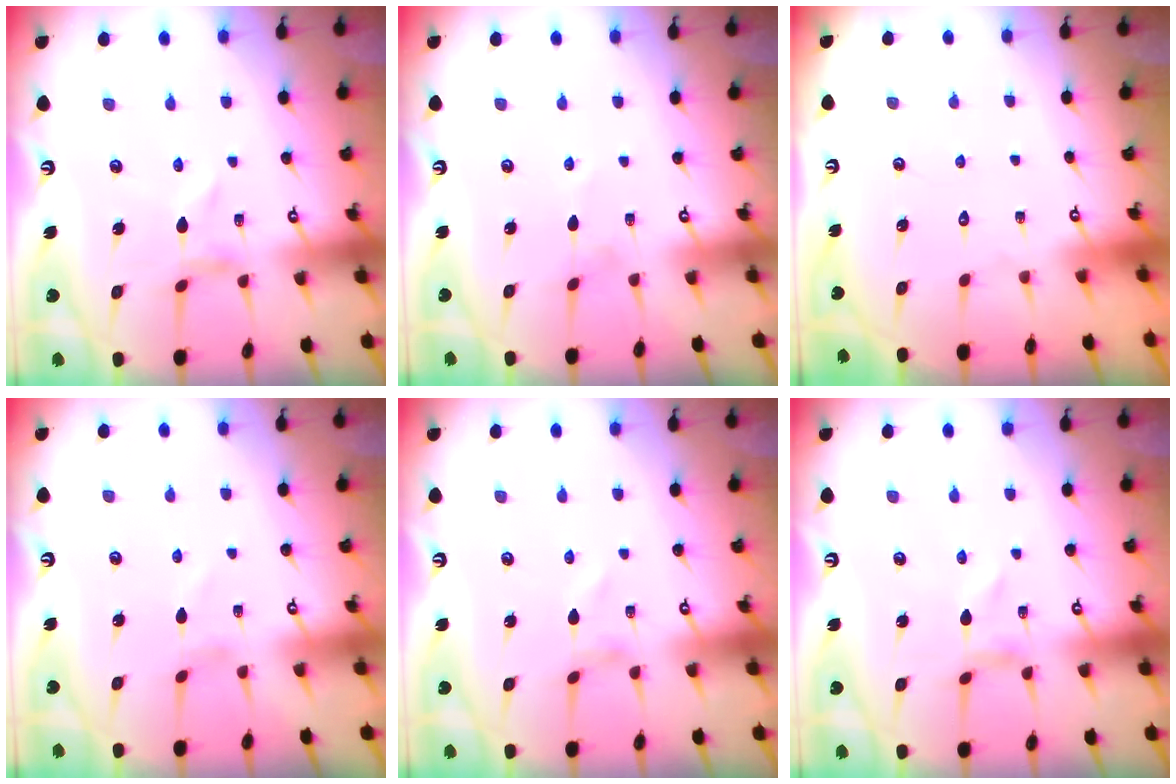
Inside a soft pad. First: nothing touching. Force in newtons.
{"total": 0.5, "press": 0.5, "slide": 0.1}
{"total": 1.7, "press": 1.6, "slide": 0.1}
{"total": 0.9, "press": 0.8, "slide": 0.1}
{"total": 1.3, "press": 1.3, "slide": 0.1}
{"total": 0.0}